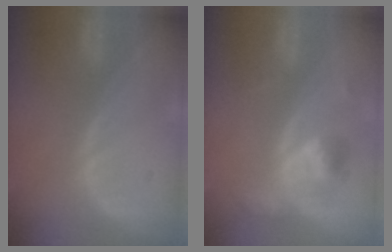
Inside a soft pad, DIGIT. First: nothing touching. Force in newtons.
{"total": 5.1, "press": 4.8, "slide": 1.7}